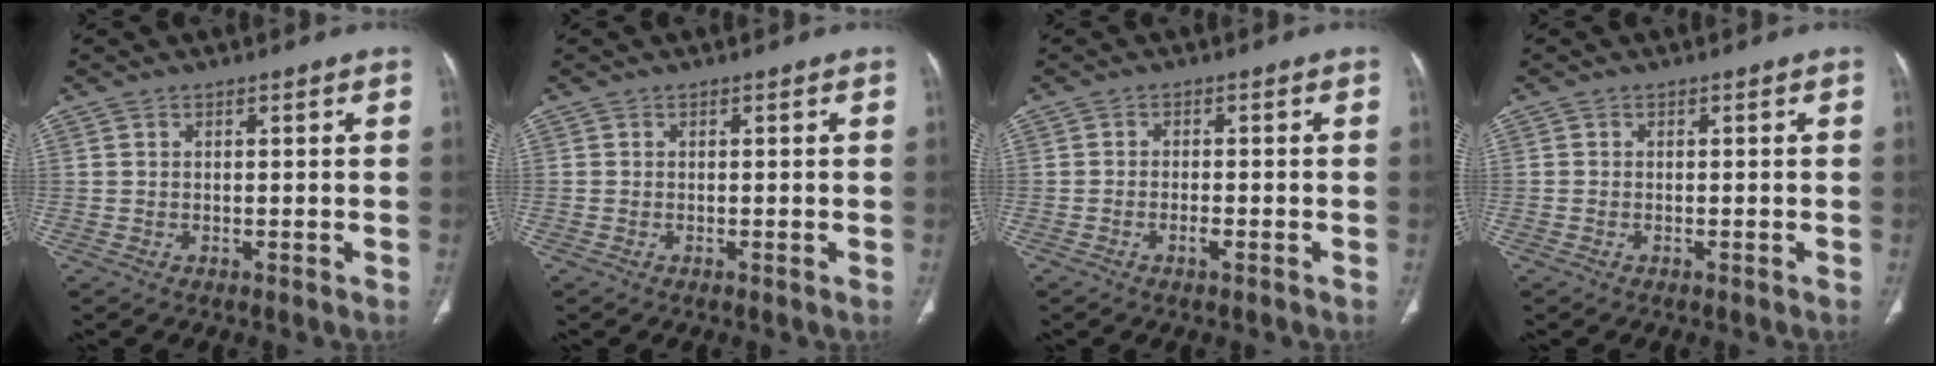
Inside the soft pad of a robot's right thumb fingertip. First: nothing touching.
{"total": 0.0}
{"total": 1.6, "force": [-1.0, 0.6, 1.2], "torque": [-0.023, 0.007, -0.016]}
{"total": 0.0}